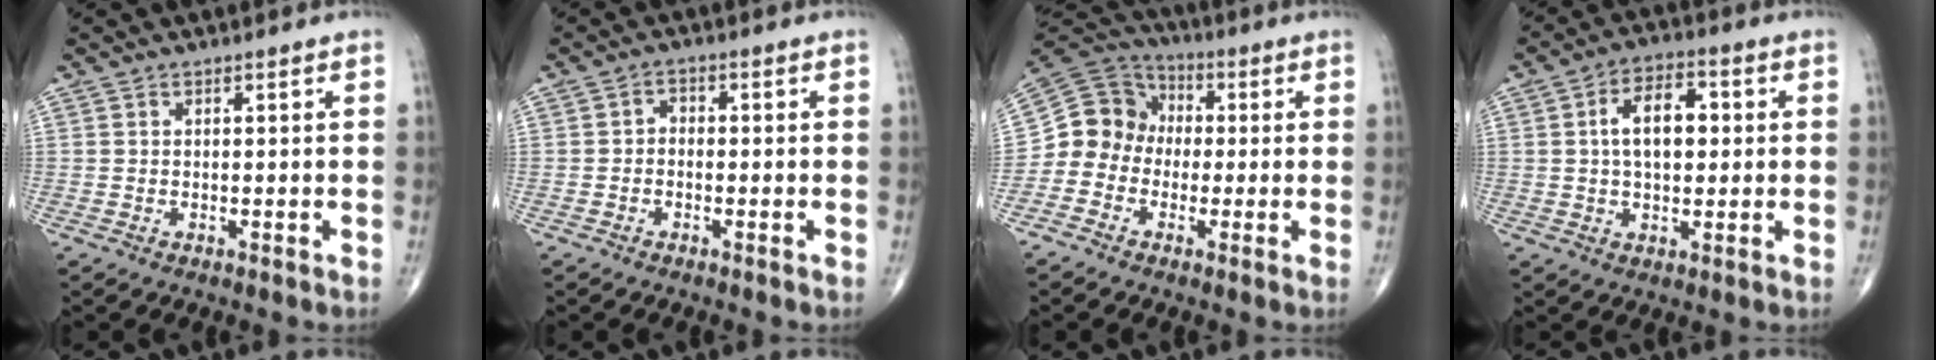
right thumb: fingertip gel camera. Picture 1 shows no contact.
{"total": 1.9, "force": [-0.6, 1.5, 1.1], "torque": [-0.008, 0.011, -0.018]}
{"total": 9.6, "force": [-1.5, 8.9, 3.2], "torque": [-0.031, 0.052, -0.042]}
{"total": 9.5, "force": [1.2, 5.5, 7.7], "torque": [-0.115, 0.015, 0.017]}